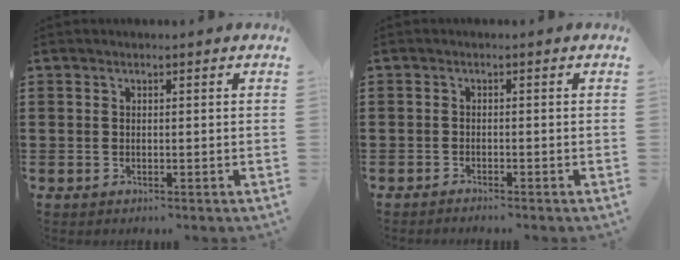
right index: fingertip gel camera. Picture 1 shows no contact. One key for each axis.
{"total": 0.9, "fx": -0.8, "fy": -0.2, "fz": 0.0, "tx": -0.003, "ty": -0.001, "tz": -0.017}